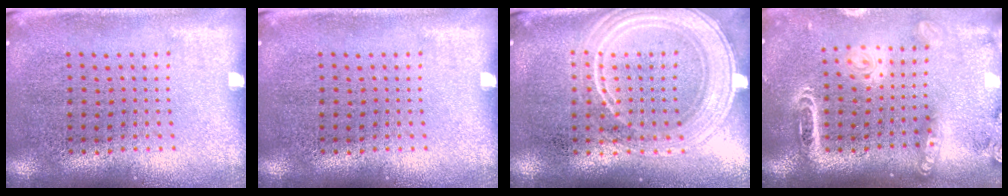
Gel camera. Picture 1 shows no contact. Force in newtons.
{"total": 0.0}
{"total": 2.2, "press": 2.1, "slide": 0.4}
{"total": 2.3, "press": 1.9, "slide": 1.3}